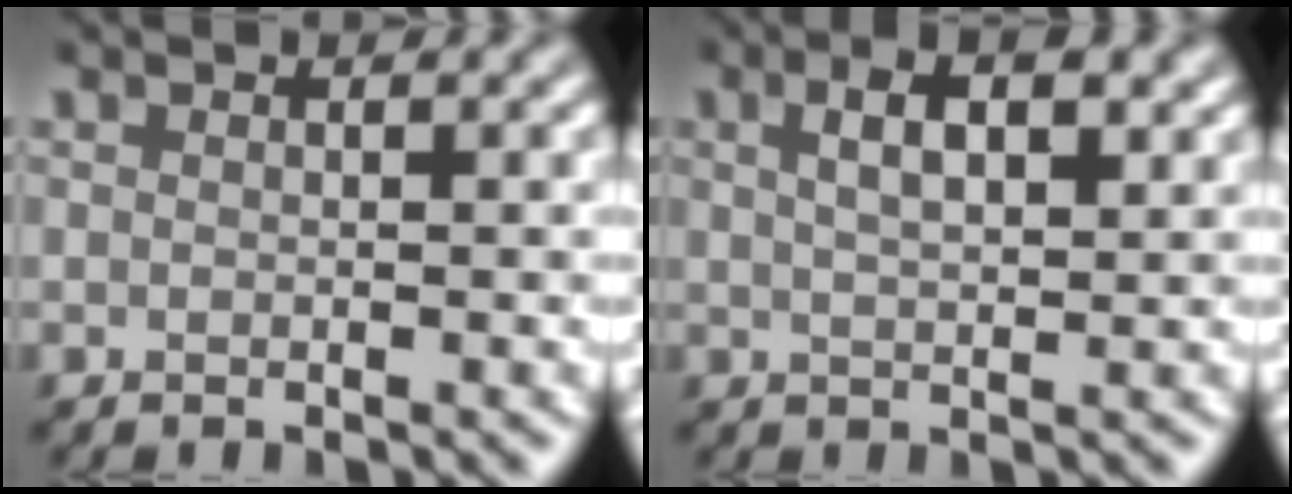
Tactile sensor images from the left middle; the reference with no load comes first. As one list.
[{"total": 3.9, "force": [1.7, 1.4, 3.2], "torque": [-0.057, 0.010, 0.025]}]